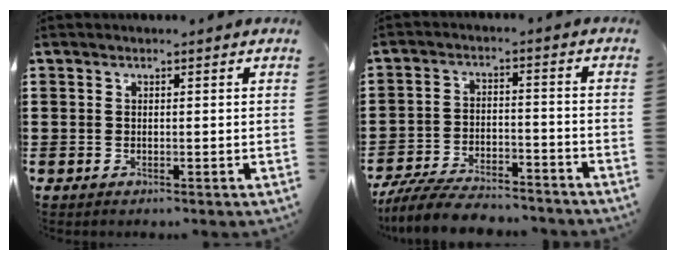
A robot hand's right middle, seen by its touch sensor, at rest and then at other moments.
{"total": 7.4, "force": [-7.0, 1.1, 2.2], "torque": [-0.046, 0.010, -0.135]}